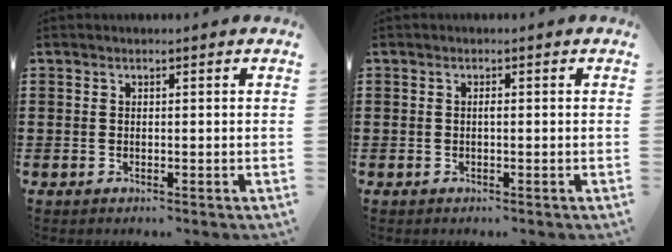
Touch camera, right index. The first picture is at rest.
{"total": 0.6, "force": [-0.1, 0.1, 0.6], "torque": [-0.012, -0.004, -0.001]}